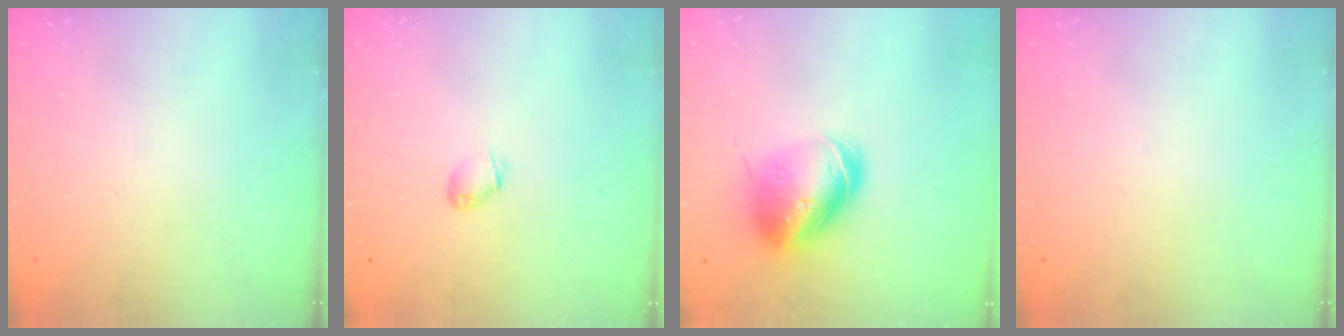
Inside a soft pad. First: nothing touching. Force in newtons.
{"total": 2.4, "press": 2.4, "slide": 0.4}
{"total": 13.6, "press": 13.5, "slide": 2.0}
{"total": 0.0}